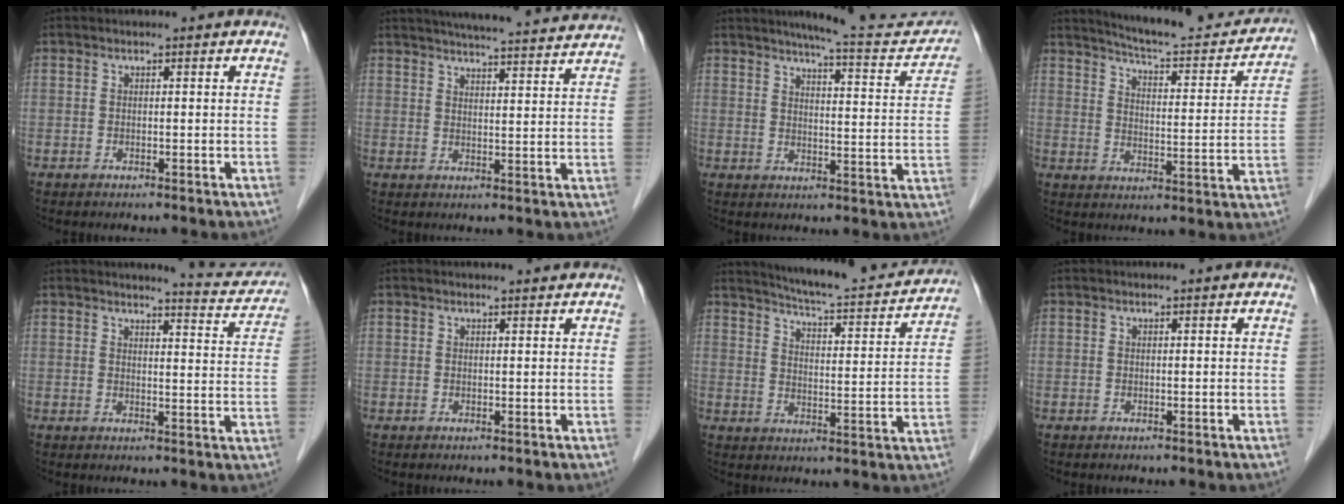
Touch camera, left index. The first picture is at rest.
{"total": 18.3, "force": [17.0, 1.3, 6.4], "torque": [-0.094, 0.006, 0.217]}
{"total": 13.7, "force": [12.8, 1.2, 4.6], "torque": [-0.055, -0.030, 0.149]}
{"total": 17.4, "force": [16.3, 2.5, 5.6], "torque": [-0.075, -0.029, 0.210]}
{"total": 8.0, "force": [7.8, 0.7, 1.3], "torque": [-0.009, -0.029, 0.076]}
{"total": 1.0, "force": [1.0, -0.1, 0.0], "torque": [-0.007, -0.005, 0.012]}
{"total": 17.5, "force": [16.3, 2.3, 6.0], "torque": [-0.086, -0.022, 0.211]}
{"total": 0.0}